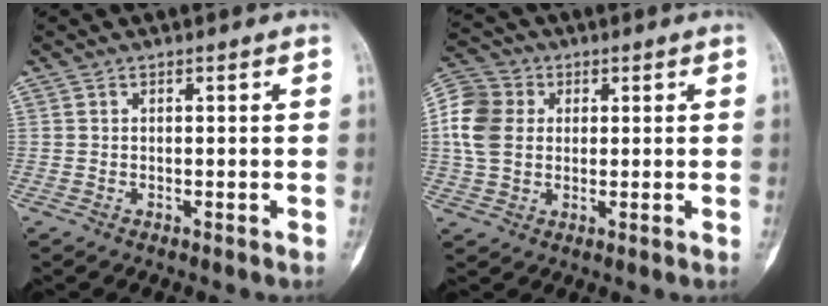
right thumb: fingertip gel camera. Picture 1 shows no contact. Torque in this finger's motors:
{"motor_torque": [-0.43, 0.88, 0.81, 0.11, 0.04]}